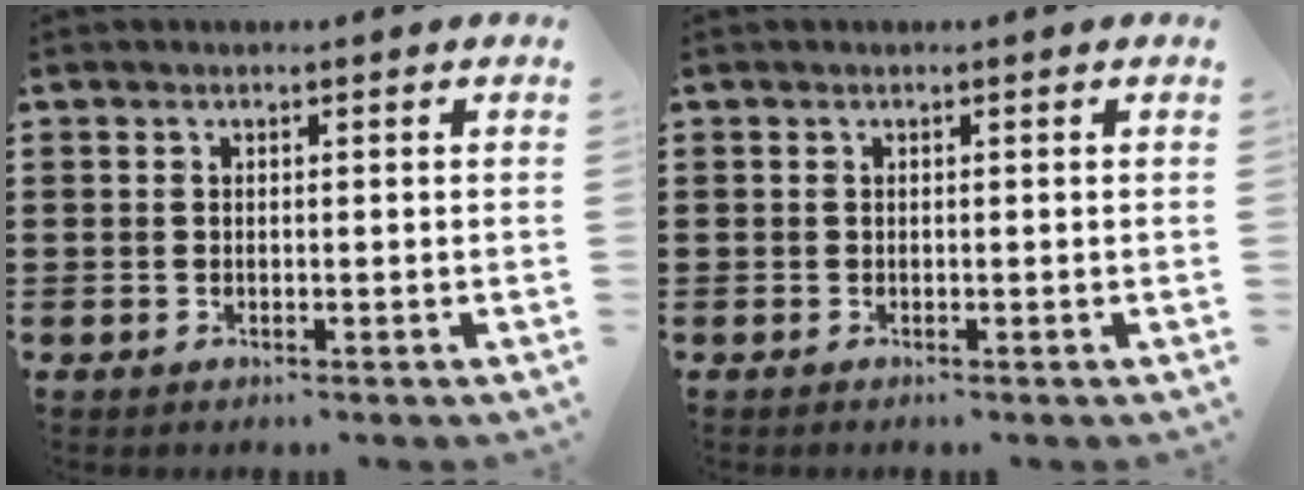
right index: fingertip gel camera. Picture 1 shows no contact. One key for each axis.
{"total": 0.0}